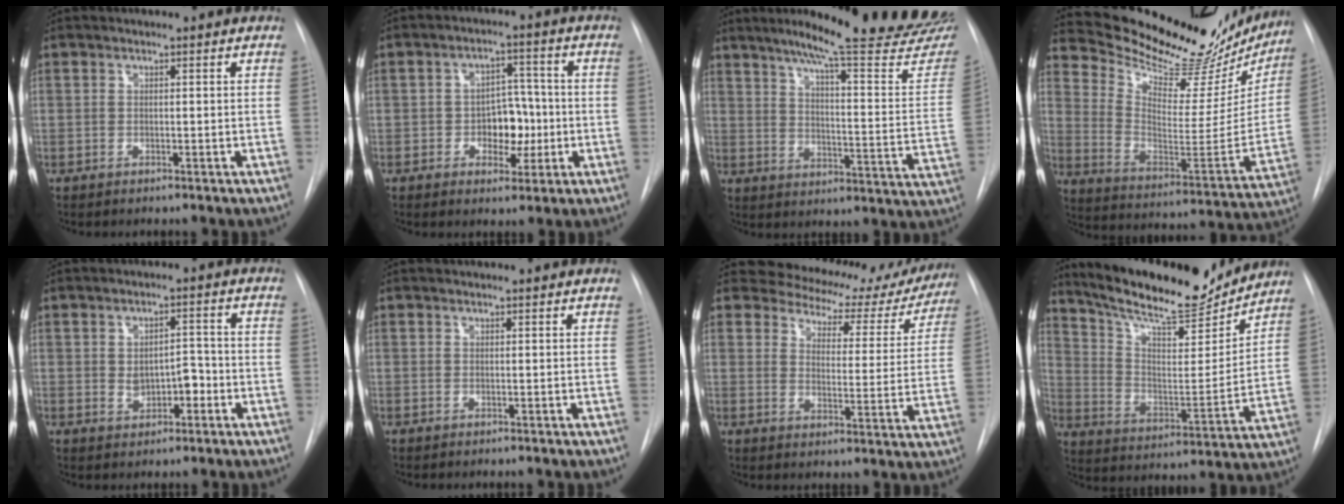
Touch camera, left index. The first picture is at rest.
{"total": 6.7, "force": [-2.2, 4.3, 4.7], "torque": [-0.064, 0.011, -0.028]}
{"total": 26.4, "force": [22.7, 1.6, 13.4], "torque": [-0.183, -0.097, 0.278]}
{"total": 28.2, "force": [25.2, 7.3, 10.3], "torque": [-0.163, -0.081, 0.339]}
{"total": 4.1, "force": [-1.7, 2.7, 2.6], "torque": [-0.032, 0.006, -0.015]}
{"total": 0.7, "force": [0.7, 0.1, 0.0], "torque": [-0.006, 0.008, 0.007]}
{"total": 16.8, "force": [14.6, 7.2, 4.2], "torque": [-0.033, -0.024, 0.154]}
{"total": 18.7, "force": [16.8, 3.5, 7.5], "torque": [-0.133, -0.018, 0.267]}